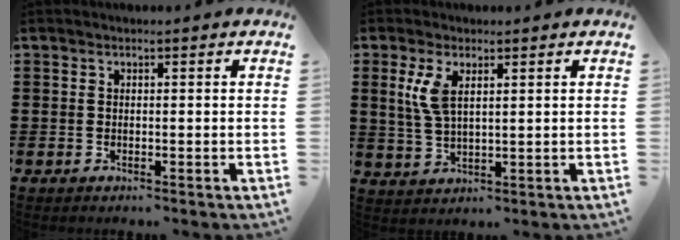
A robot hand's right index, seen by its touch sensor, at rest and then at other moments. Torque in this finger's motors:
{"motor_torque": [0.44, -0.09, 0.21, 0.08]}